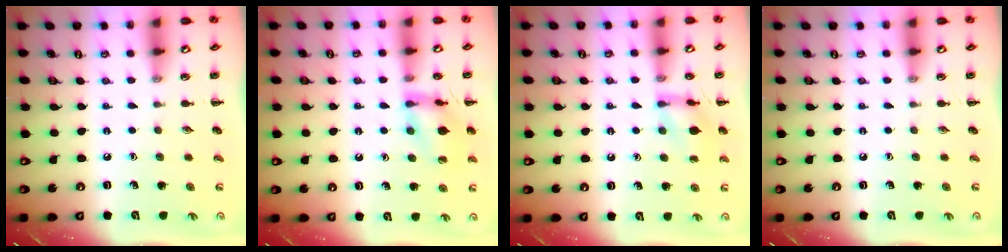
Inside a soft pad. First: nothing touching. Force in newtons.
{"total": 13.8, "press": 13.7, "slide": 0.7}
{"total": 10.9, "press": 10.8, "slide": 0.6}
{"total": 0.0}